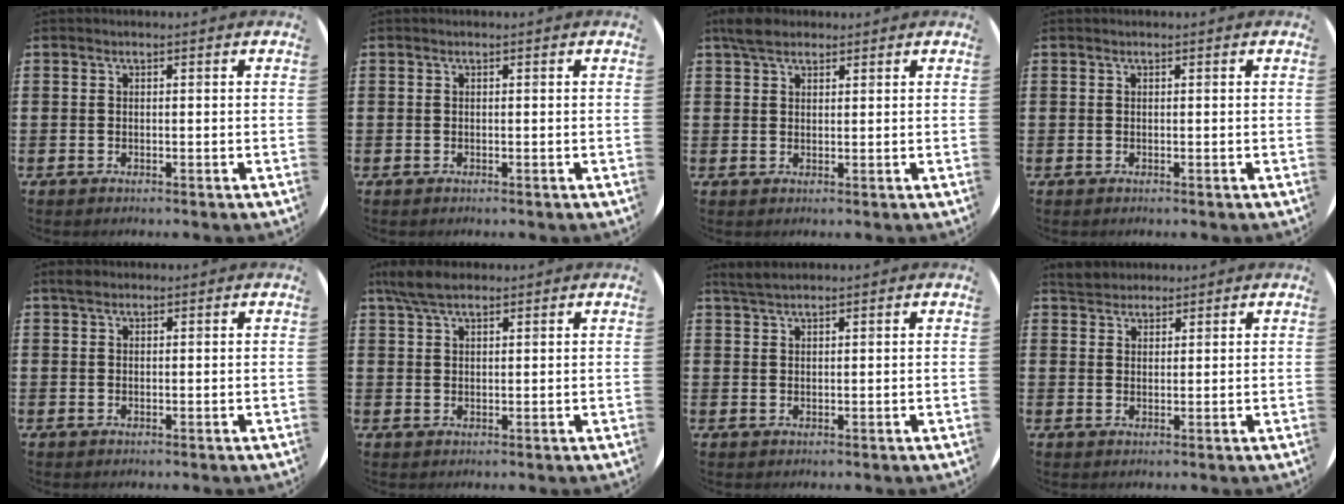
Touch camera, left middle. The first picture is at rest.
{"total": 0.0}
{"total": 3.2, "force": [2.6, 1.3, 1.2], "torque": [-0.022, 0.004, 0.048]}
{"total": 0.0}
{"total": 0.9, "force": [0.8, 0.5, 0.2], "torque": [0.002, 0.002, 0.012]}
{"total": 4.5, "force": [3.5, 1.4, 2.5], "torque": [-0.055, 0.005, 0.064]}
{"total": 2.1, "force": [2.0, 0.3, 0.8], "torque": [-0.018, 0.005, 0.037]}
{"total": 2.9, "force": [2.8, 1.0, 0.0], "torque": [0.001, 0.000, 0.053]}